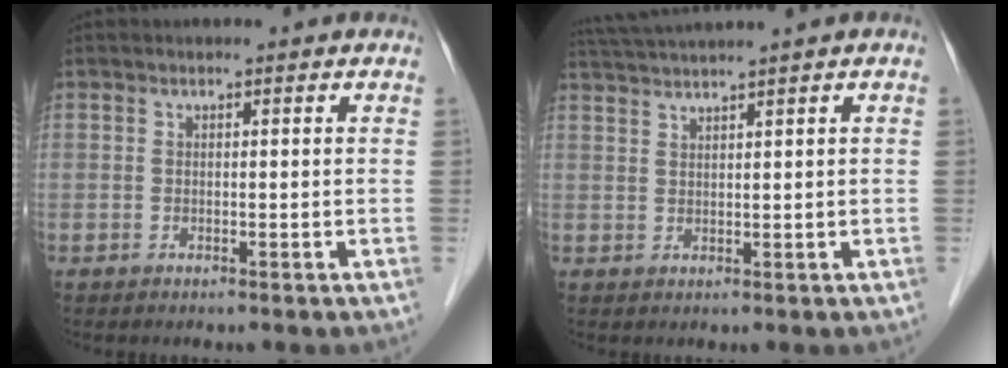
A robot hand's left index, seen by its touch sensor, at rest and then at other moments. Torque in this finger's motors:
{"motor_torque": [0.88, -0.80, 0.21, 0.04]}